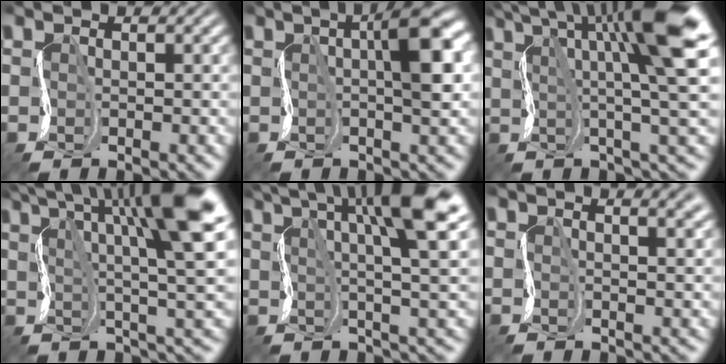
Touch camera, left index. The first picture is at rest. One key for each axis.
{"total": 6.1, "fx": 1.3, "fy": 1.4, "fz": 5.7, "tx": -0.073, "ty": 0.018, "tz": 0.016}
{"total": 11.5, "fx": 4.3, "fy": 2.1, "fz": 10.4, "tx": -0.159, "ty": 0.013, "tz": 0.066}
{"total": 12.8, "fx": 5.5, "fy": 2.9, "fz": 11.2, "tx": -0.189, "ty": 0.011, "tz": 0.090}
{"total": 12.3, "fx": 5.4, "fy": 3.3, "fz": 10.5, "tx": -0.153, "ty": 0.026, "tz": 0.078}
{"total": 3.8, "fx": 2.1, "fy": 1.6, "fz": 2.8, "tx": -0.018, "ty": 0.016, "tz": 0.010}